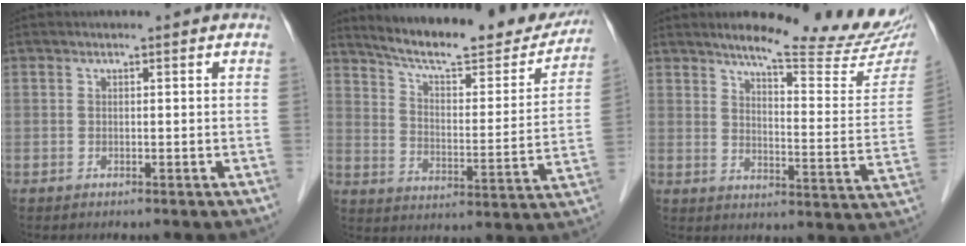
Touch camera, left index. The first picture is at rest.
{"total": 21.6, "force": [19.5, 3.8, 8.5], "torque": [-0.122, -0.029, 0.264]}
{"total": 18.9, "force": [16.7, 1.4, 8.8], "torque": [-0.110, -0.067, 0.204]}